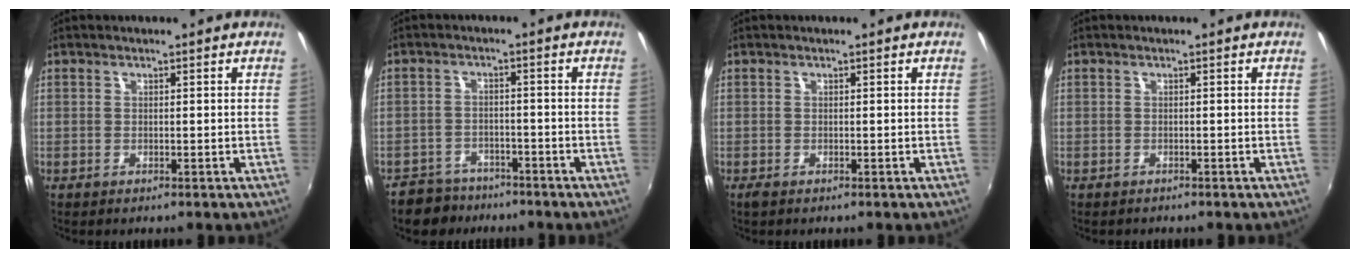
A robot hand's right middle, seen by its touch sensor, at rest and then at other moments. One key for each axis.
{"total": 6.7, "fx": -5.5, "fy": 3.8, "fz": 1.0, "tx": -0.039, "ty": 0.008, "tz": -0.088}
{"total": 0.6, "fx": -0.4, "fy": 0.3, "fz": 0.5, "tx": -0.010, "ty": -0.004, "tz": -0.007}
{"total": 0.6, "fx": -0.6, "fy": 0.2, "fz": 0.0, "tx": -0.004, "ty": 0.000, "tz": -0.007}